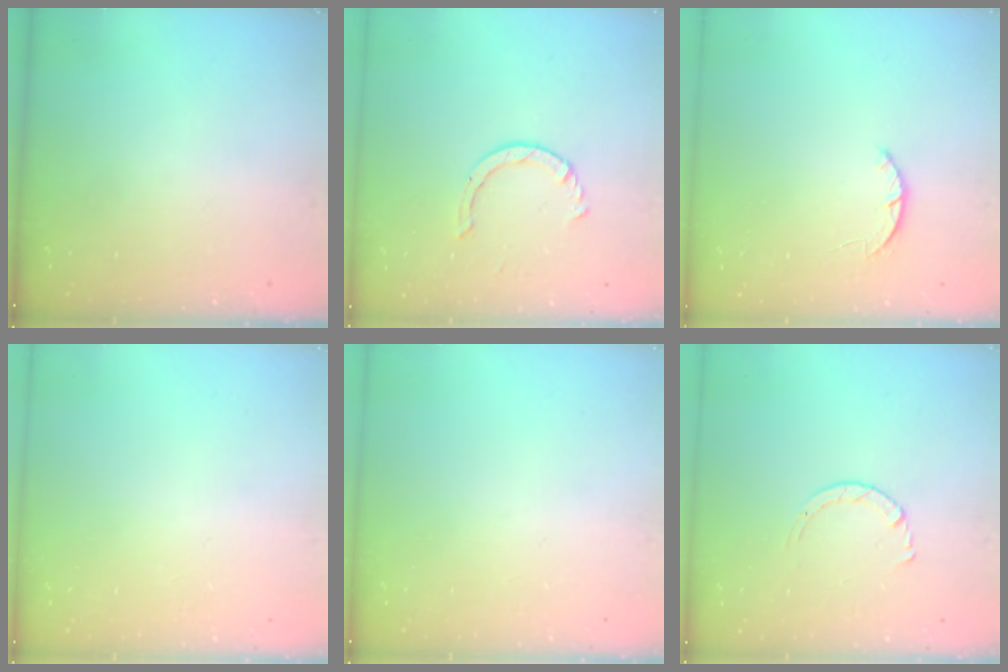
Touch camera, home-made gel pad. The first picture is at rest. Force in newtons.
{"total": 2.3, "press": 2.3, "slide": 0.2}
{"total": 2.5, "press": 2.5, "slide": 0.5}
{"total": 2.5, "press": 2.5, "slide": 0.2}
{"total": 0.0}
{"total": 1.7, "press": 1.7, "slide": 0.2}